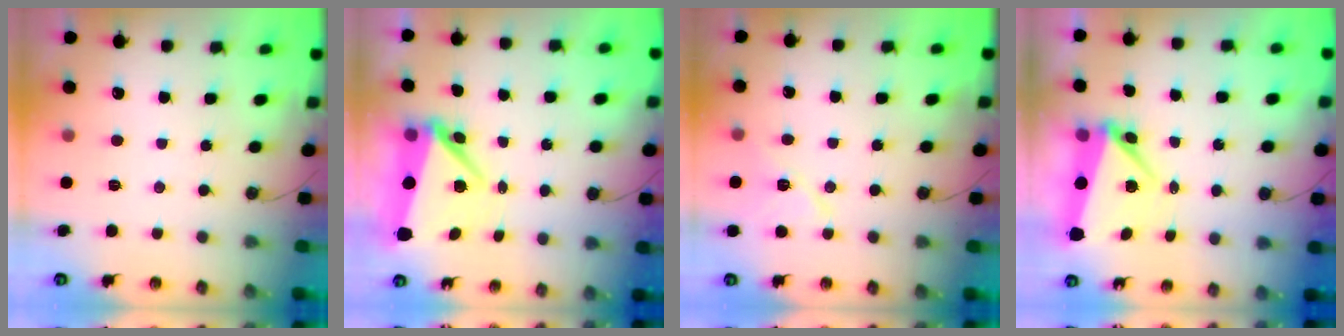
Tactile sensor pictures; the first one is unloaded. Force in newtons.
{"total": 6.8, "press": 6.6, "slide": 1.6}
{"total": 8.6, "press": 7.3, "slide": 4.6}
{"total": 6.8, "press": 6.8, "slide": 0.2}